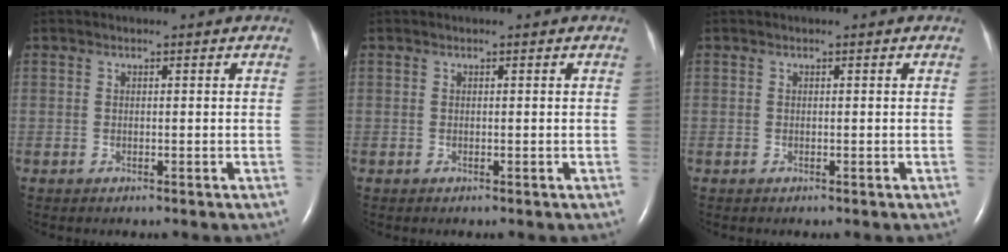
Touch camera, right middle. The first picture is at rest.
{"total": 0.0}
{"total": 0.0}